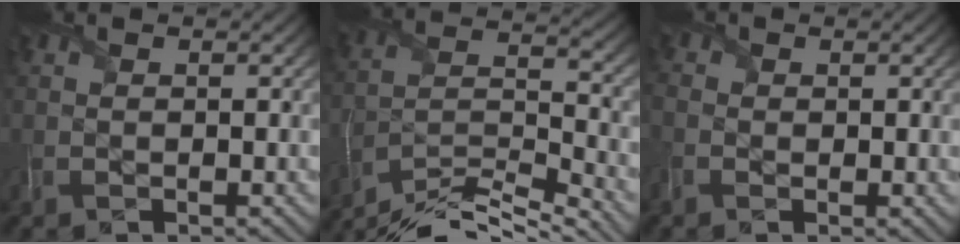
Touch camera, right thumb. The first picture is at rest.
{"total": 12.5, "force": [-11.4, 1.8, 4.8], "torque": [-0.094, 0.004, -0.204]}
{"total": 1.6, "force": [-0.5, 1.5, 0.4], "torque": [-0.013, -0.004, -0.013]}